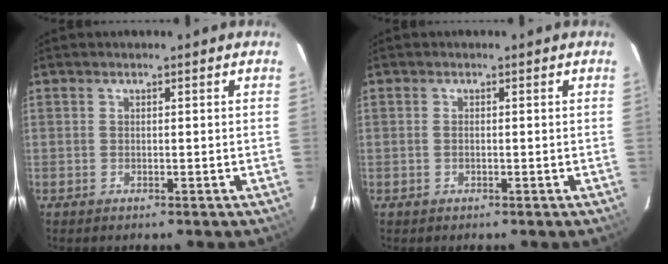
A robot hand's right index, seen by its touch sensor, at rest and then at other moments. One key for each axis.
{"total": 0.5, "fx": -0.1, "fy": 0.3, "fz": 0.4, "tx": -0.010, "ty": 0.001, "tz": -0.004}